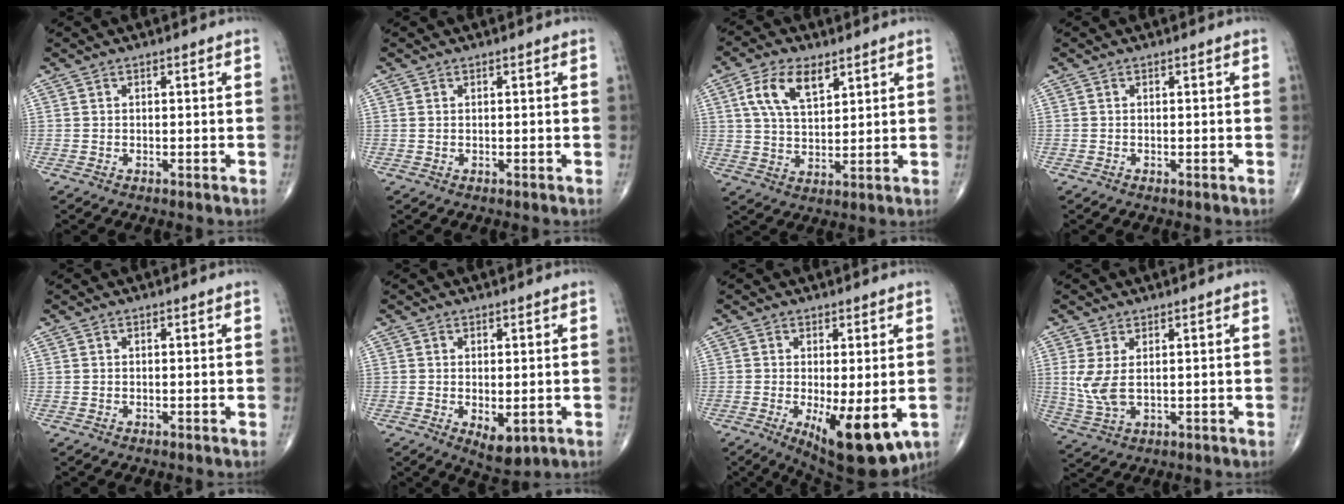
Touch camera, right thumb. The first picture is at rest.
{"total": 0.0}
{"total": 9.3, "force": [4.4, 4.8, 6.8], "torque": [-0.120, -0.012, 0.085]}
{"total": 0.0}
{"total": 0.0}
{"total": 5.0, "force": [-1.1, 2.4, 4.2], "torque": [-0.056, -0.012, -0.005]}
{"total": 12.2, "force": [-3.5, 4.2, 10.9], "torque": [-0.154, -0.025, -0.039]}
{"total": 5.8, "force": [0.9, 2.9, 5.0], "torque": [-0.120, -0.006, 0.029]}